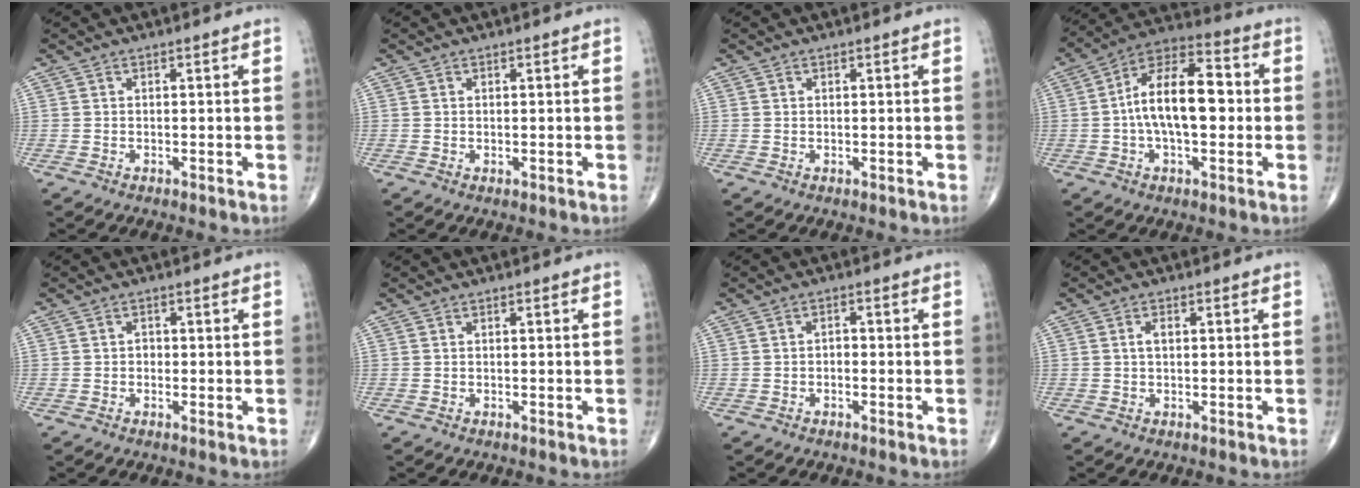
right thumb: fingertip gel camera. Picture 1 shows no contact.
{"total": 0.0}
{"total": 0.0}
{"total": 15.3, "force": [0.0, 7.5, 13.3], "torque": [-0.212, 0.034, -0.013]}
{"total": 1.3, "force": [-0.2, 1.0, 0.8], "torque": [-0.004, 0.002, -0.007]}
{"total": 0.0}
{"total": 1.4, "force": [-0.4, 0.9, 1.0], "torque": [-0.006, 0.007, -0.010]}
{"total": 1.7, "force": [0.3, 1.0, 1.4], "torque": [-0.029, 0.006, 0.004]}